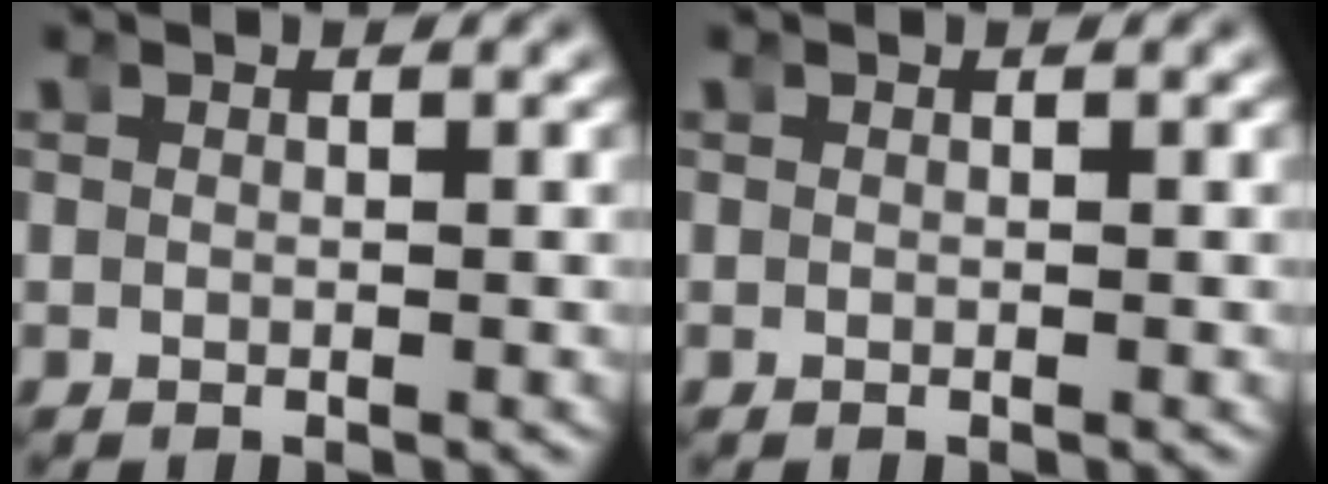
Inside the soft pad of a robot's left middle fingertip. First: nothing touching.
{"total": 0.0}